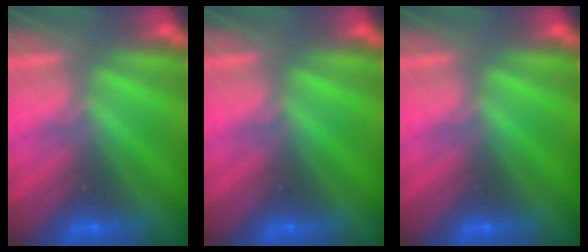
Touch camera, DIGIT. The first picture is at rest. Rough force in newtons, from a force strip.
{"total": 0.0}
{"total": 0.0}